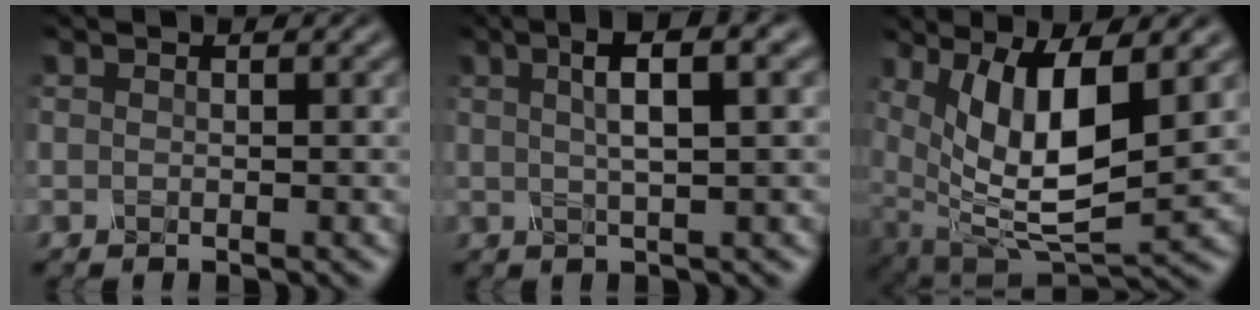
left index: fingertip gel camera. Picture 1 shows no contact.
{"total": 5.2, "force": [1.6, 1.1, 4.8], "torque": [-0.078, 0.011, 0.029]}
{"total": 10.1, "force": [2.2, 3.8, 9.1], "torque": [-0.175, -0.012, 0.051]}